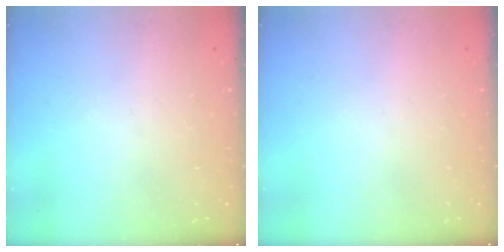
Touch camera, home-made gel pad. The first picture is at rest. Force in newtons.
{"total": 0.0}